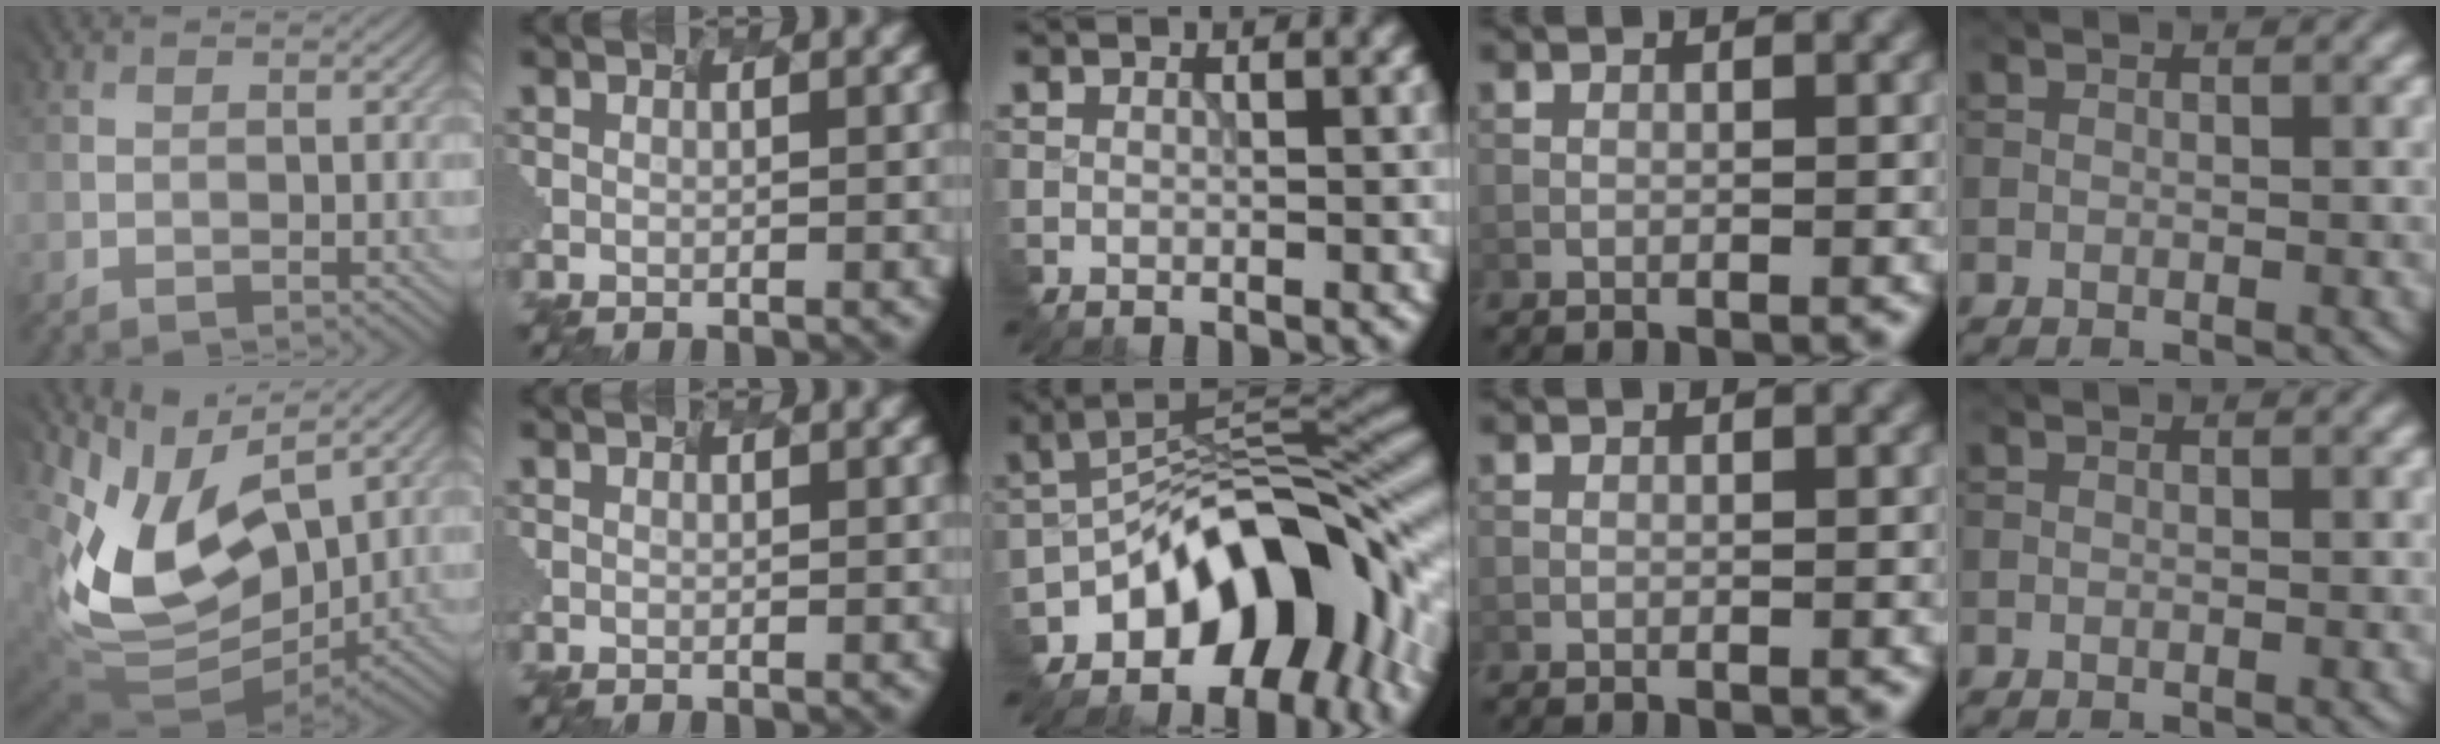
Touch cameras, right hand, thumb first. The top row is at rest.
{"thumb": {"total": 12.4, "force": [4.3, 8.4, 8.1], "torque": [-0.186, -0.005, 0.094]}, "middle": {"total": 12.1, "force": [-5.9, 6.8, 8.2], "torque": [-0.099, 0.006, -0.117]}}